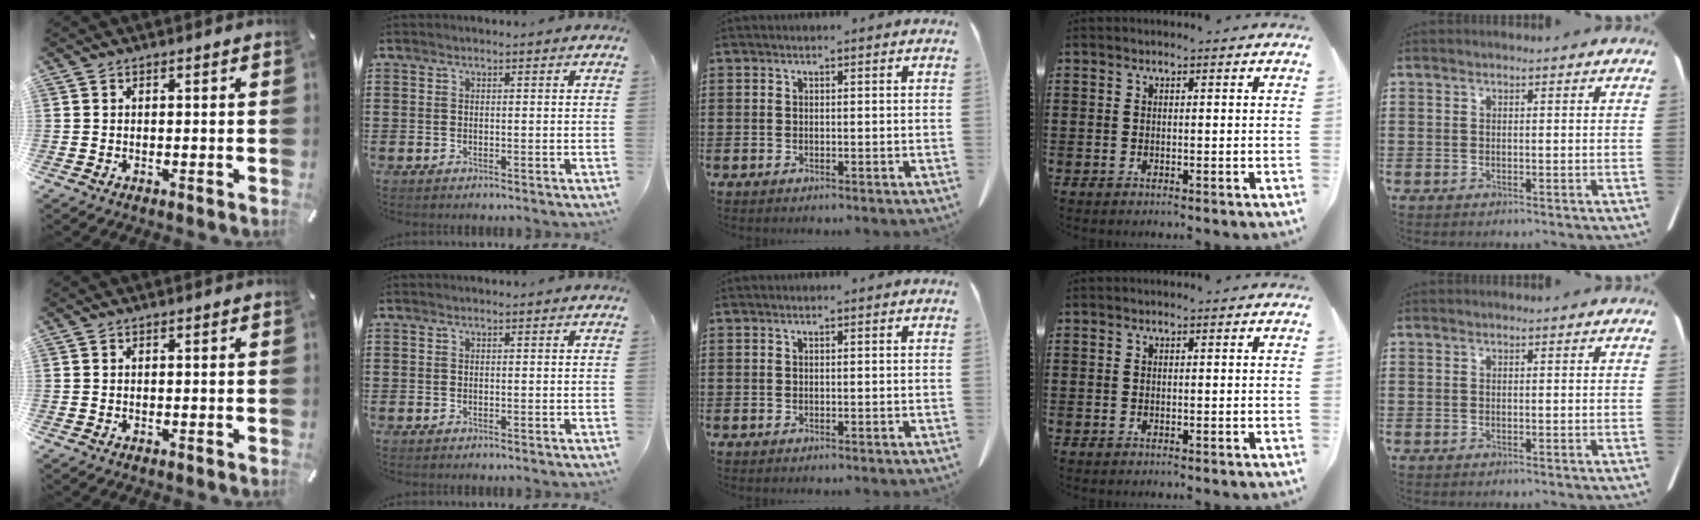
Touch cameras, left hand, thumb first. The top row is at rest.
{}